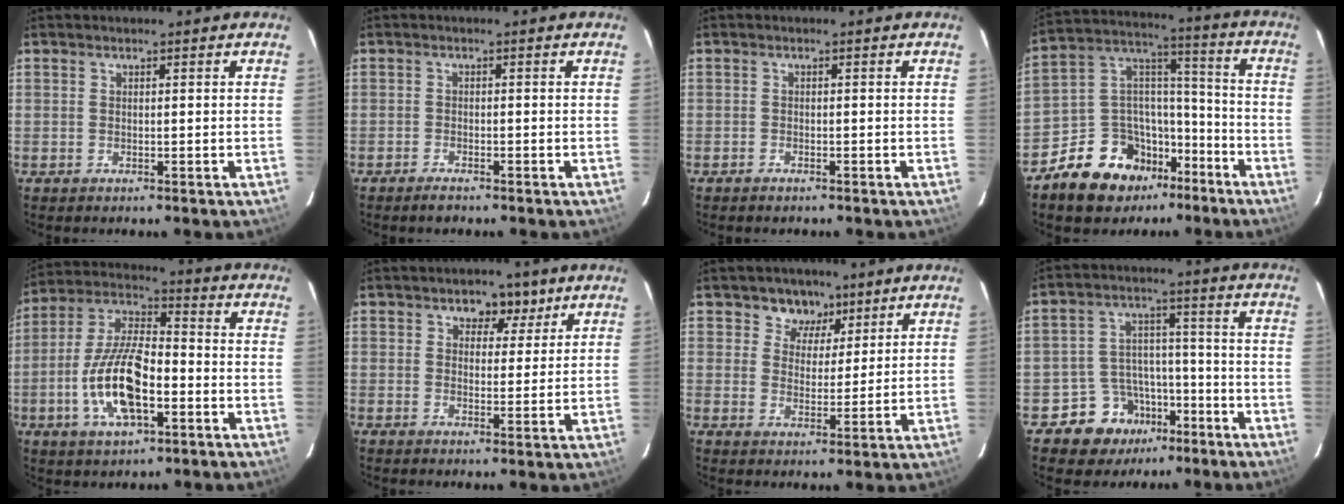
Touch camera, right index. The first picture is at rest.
{"total": 1.9, "force": [-1.6, 0.5, 0.8], "torque": [-0.025, -0.001, -0.032]}
{"total": 1.0, "force": [-0.9, 0.4, 0.2], "torque": [-0.011, 0.002, -0.018]}
{"total": 15.1, "force": [-10.1, 10.1, 4.9], "torque": [-0.110, 0.068, -0.154]}
{"total": 14.7, "force": [-4.6, 5.7, 12.8], "torque": [-0.267, -0.001, -0.085]}
{"total": 5.0, "force": [3.0, 3.5, 2.0], "torque": [-0.020, -0.001, 0.038]}
{"total": 6.0, "force": [3.7, 4.6, 1.1], "torque": [-0.012, 0.000, 0.058]}
{"total": 9.5, "force": [-6.1, 7.2, 1.4], "torque": [-0.036, 0.038, -0.088]}